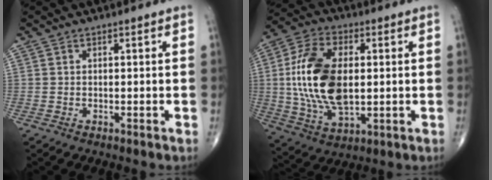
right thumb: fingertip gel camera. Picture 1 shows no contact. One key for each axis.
{"total": 18.3, "fx": 1.1, "fy": 10.2, "fz": 15.2, "tx": -0.301, "ty": -0.001, "tz": 0.026}